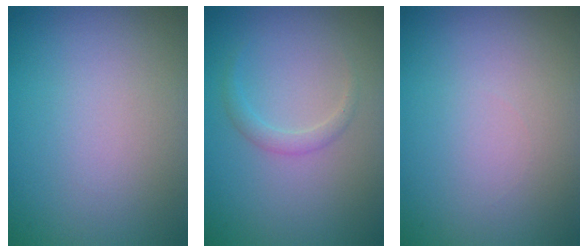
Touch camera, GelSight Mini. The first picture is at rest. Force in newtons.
{"total": 1.2, "press": 1.2, "slide": 0.0}
{"total": 0.0}